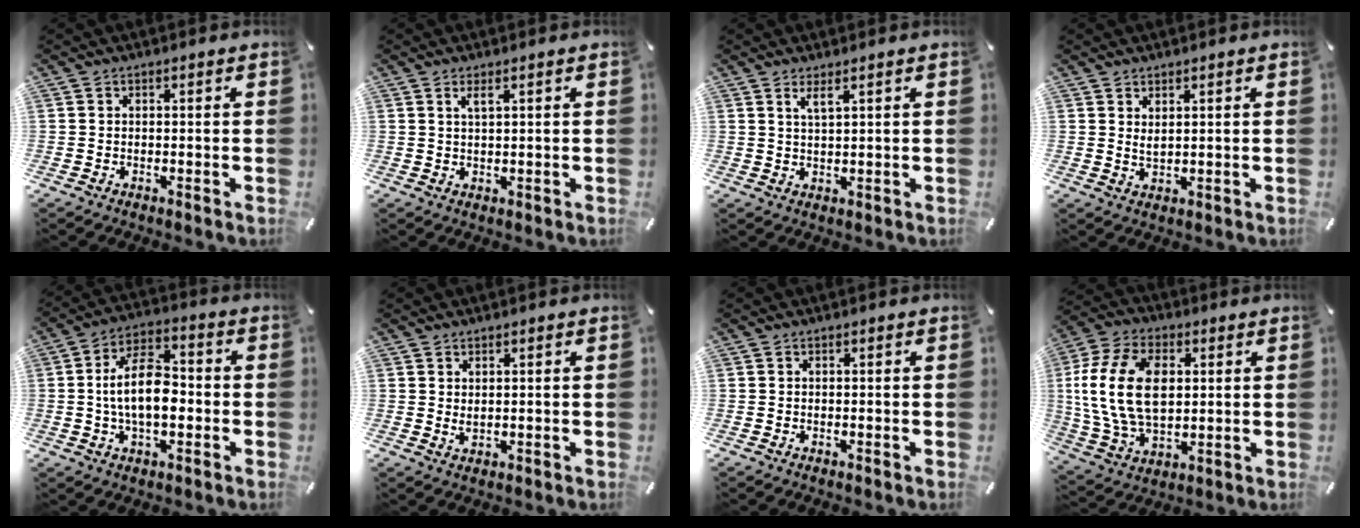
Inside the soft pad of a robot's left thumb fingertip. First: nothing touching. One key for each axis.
{"total": 2.1, "fx": 1.2, "fy": 0.6, "fz": 1.6, "tx": -0.034, "ty": 0.001, "tz": 0.021}
{"total": 2.8, "fx": 1.9, "fy": 0.5, "fz": 2.0, "tx": -0.042, "ty": 0.001, "tz": 0.033}
{"total": 2.1, "fx": 1.5, "fy": 0.8, "fz": 1.2, "tx": -0.026, "ty": 0.000, "tz": 0.027}
{"total": 12.5, "fx": -1.1, "fy": 7.0, "fz": 10.2, "tx": -0.184, "ty": 0.009, "tz": -0.019}
{"total": 1.4, "fx": 0.8, "fy": 0.8, "fz": 0.9, "tx": -0.019, "ty": 0.002, "tz": 0.013}
{"total": 0.0}
{"total": 17.2, "fx": 2.6, "fy": 11.7, "fz": 12.3, "tx": -0.282, "ty": 0.005, "tz": 0.044}